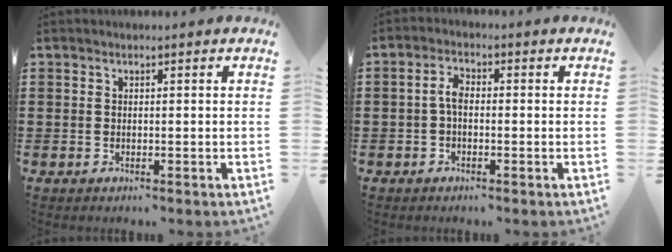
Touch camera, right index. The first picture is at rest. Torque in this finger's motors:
{"motor_torque": [0.54, -0.13, 0.29, 0.07]}